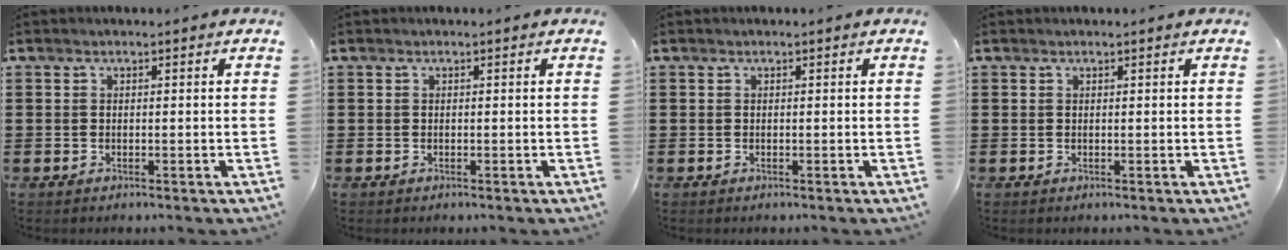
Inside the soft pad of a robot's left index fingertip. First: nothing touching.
{"total": 0.0}
{"total": 0.0}
{"total": 0.0}